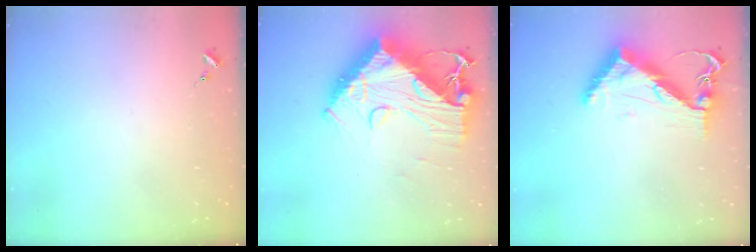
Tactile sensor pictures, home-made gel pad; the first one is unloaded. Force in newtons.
{"total": 21.2, "press": 21.1, "slide": 2.0}
{"total": 11.1, "press": 11.0, "slide": 1.3}